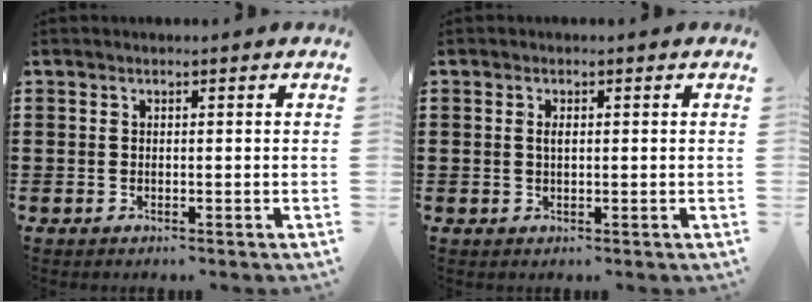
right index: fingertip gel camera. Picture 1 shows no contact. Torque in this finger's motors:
{"motor_torque": [0.48, 0.27, 0.17, 0.04]}